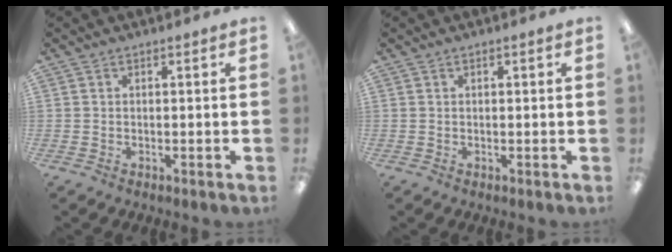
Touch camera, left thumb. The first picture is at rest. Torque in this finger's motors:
{"motor_torque": [-0.33, -0.19, -0.04, -0.09, -0.01]}